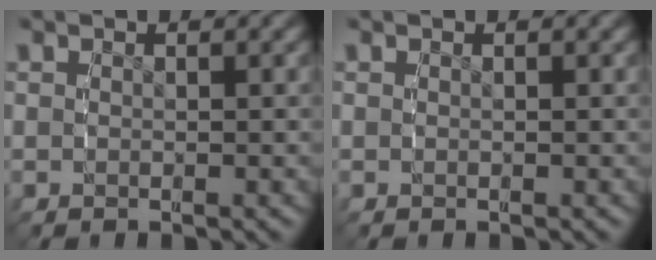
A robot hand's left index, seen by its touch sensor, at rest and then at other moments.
{"total": 0.0}